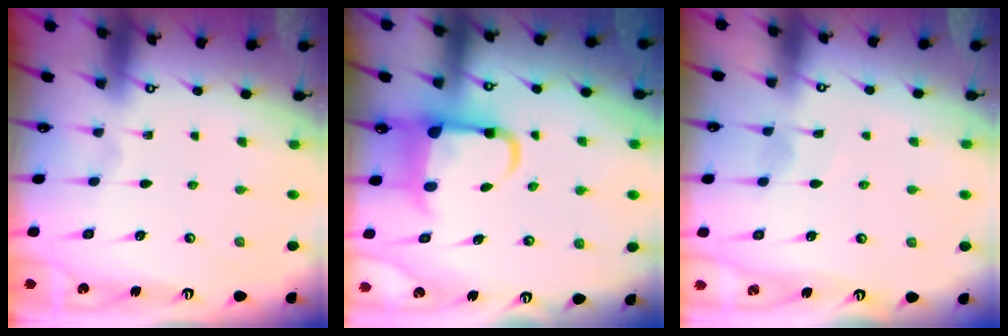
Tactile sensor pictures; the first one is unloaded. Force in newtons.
{"total": 7.0, "press": 6.7, "slide": 1.9}
{"total": 5.2, "press": 5.1, "slide": 0.6}